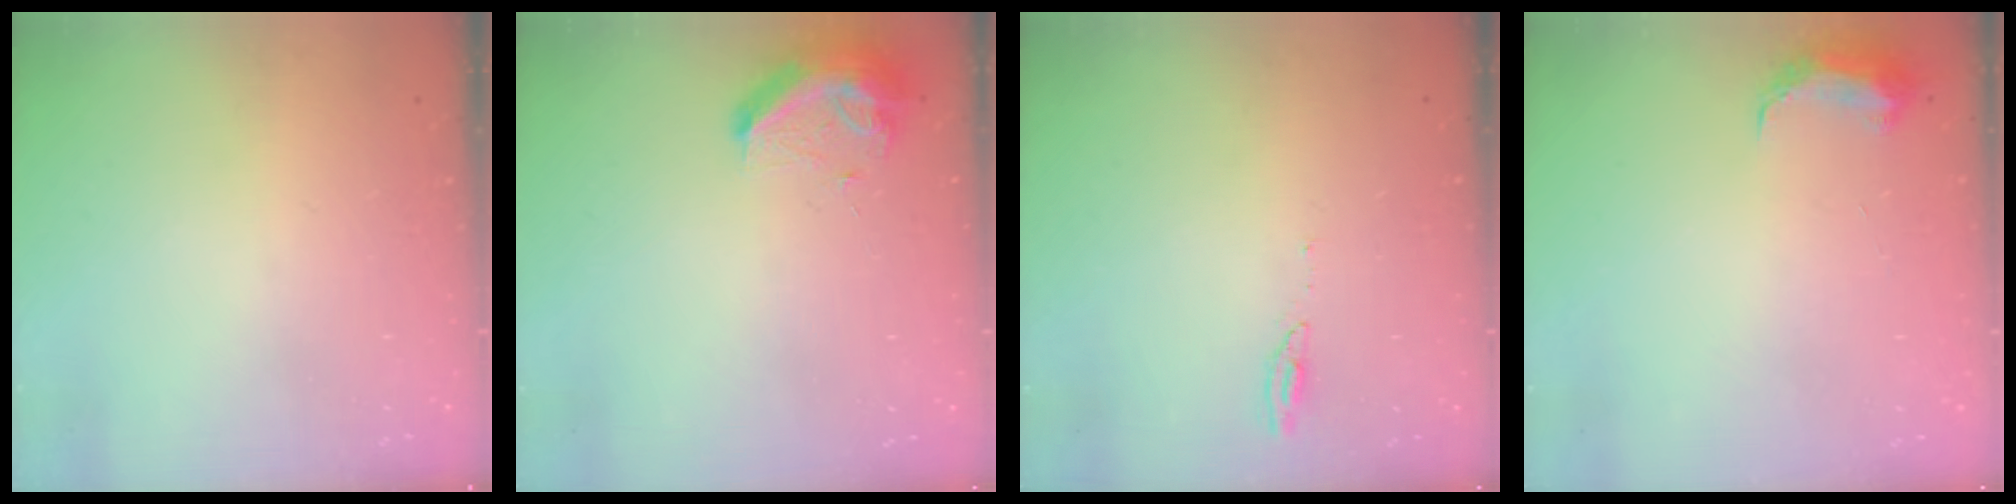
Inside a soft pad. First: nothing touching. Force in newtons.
{"total": 9.2, "press": 9.2, "slide": 0.3}
{"total": 3.3, "press": 3.3, "slide": 0.3}
{"total": 7.0, "press": 6.9, "slide": 0.6}